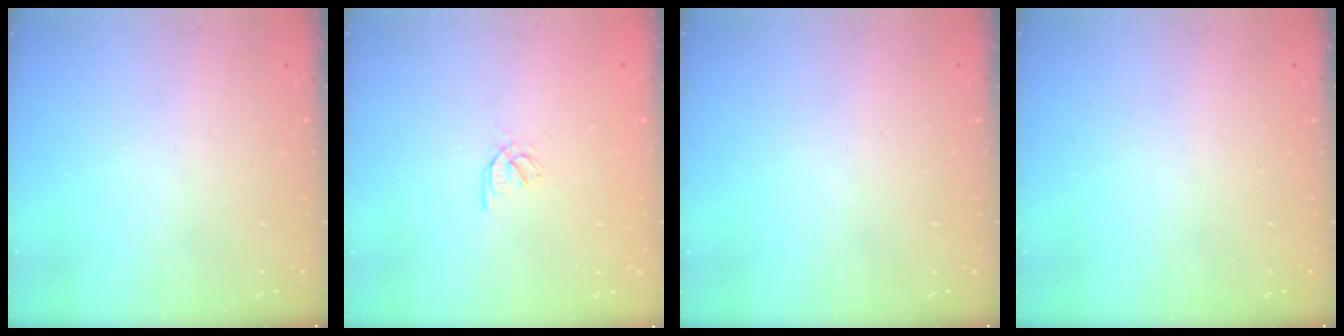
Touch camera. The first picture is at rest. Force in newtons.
{"total": 2.2, "press": 2.2, "slide": 0.0}
{"total": 0.0}
{"total": 0.0}